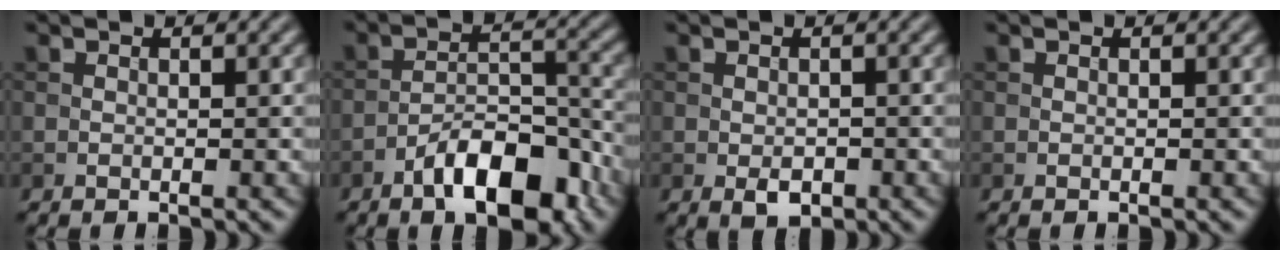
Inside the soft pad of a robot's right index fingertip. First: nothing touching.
{"total": 7.6, "force": [-4.6, 2.9, 5.3], "torque": [-0.081, 0.010, -0.077]}
{"total": 1.9, "force": [-0.7, 1.1, 1.3], "torque": [-0.022, -0.004, -0.008]}
{"total": 0.0}